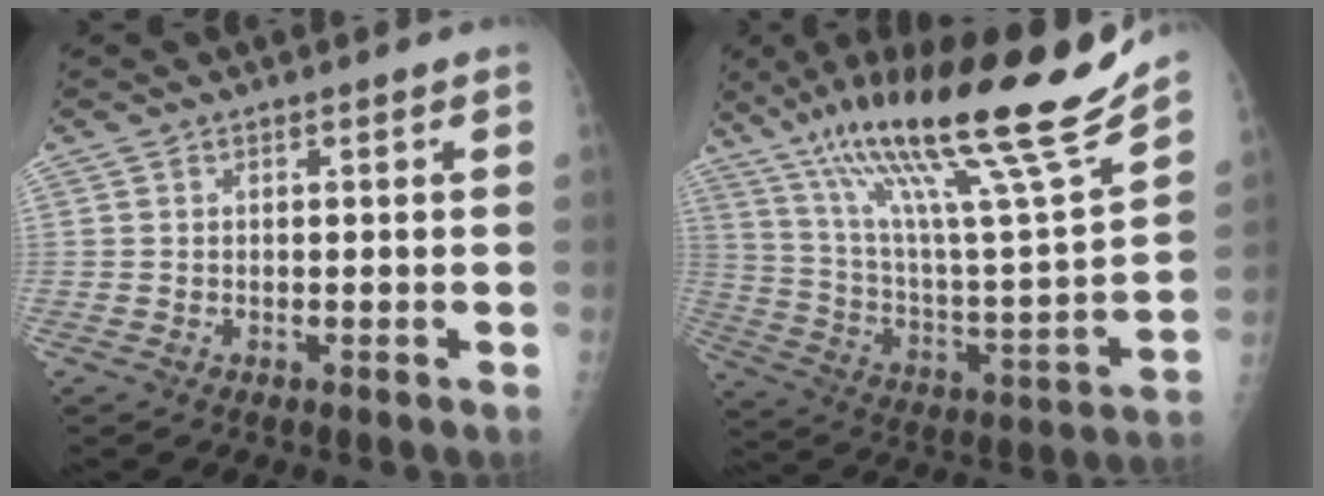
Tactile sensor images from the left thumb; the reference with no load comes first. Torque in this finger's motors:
{"motor_torque": [0.50, 0.20, 1.48, -1.30, 0.45]}